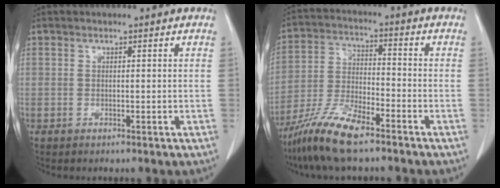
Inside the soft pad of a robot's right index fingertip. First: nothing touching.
{"total": 10.5, "force": [-7.8, 1.9, 6.7], "torque": [-0.136, -0.018, -0.152]}